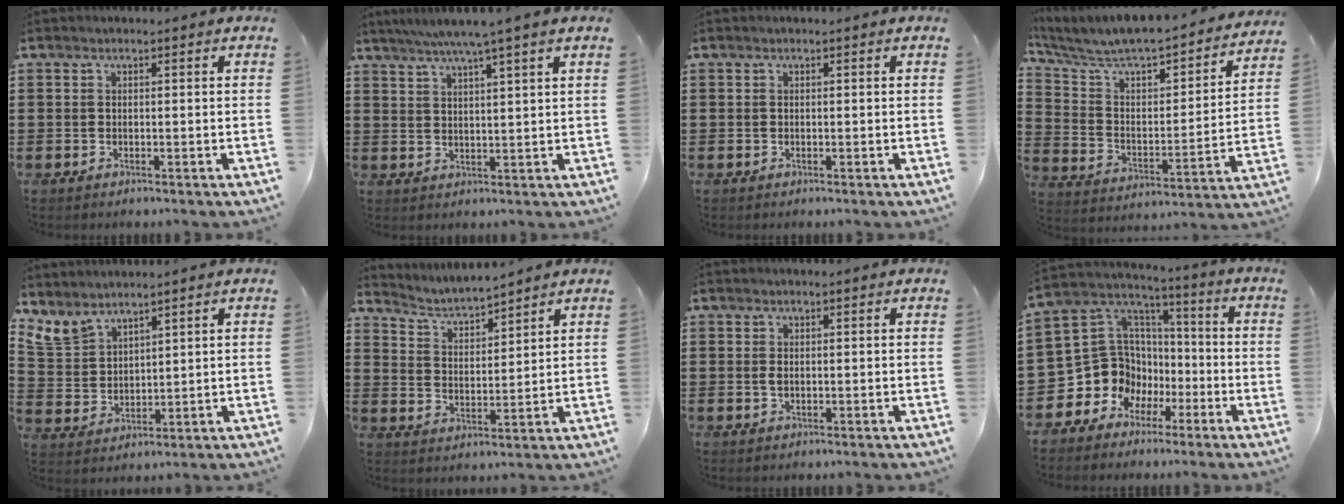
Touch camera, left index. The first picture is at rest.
{"total": 4.7, "force": [3.7, -1.0, 2.8], "torque": [-0.063, -0.013, 0.063]}
{"total": 0.0}
{"total": 5.8, "force": [5.1, 1.3, 2.3], "torque": [-0.076, -0.054, 0.078]}
{"total": 5.0, "force": [4.4, 2.0, 1.2], "torque": [-0.046, -0.013, 0.083]}
{"total": 3.7, "force": [3.6, -0.1, 0.6], "torque": [-0.030, -0.025, 0.059]}
{"total": 1.1, "force": [0.0, 0.5, 1.0], "torque": [-0.028, -0.002, -0.003]}
{"total": 10.1, "force": [-3.1, 9.4, 2.0], "torque": [-0.094, -0.014, -0.052]}